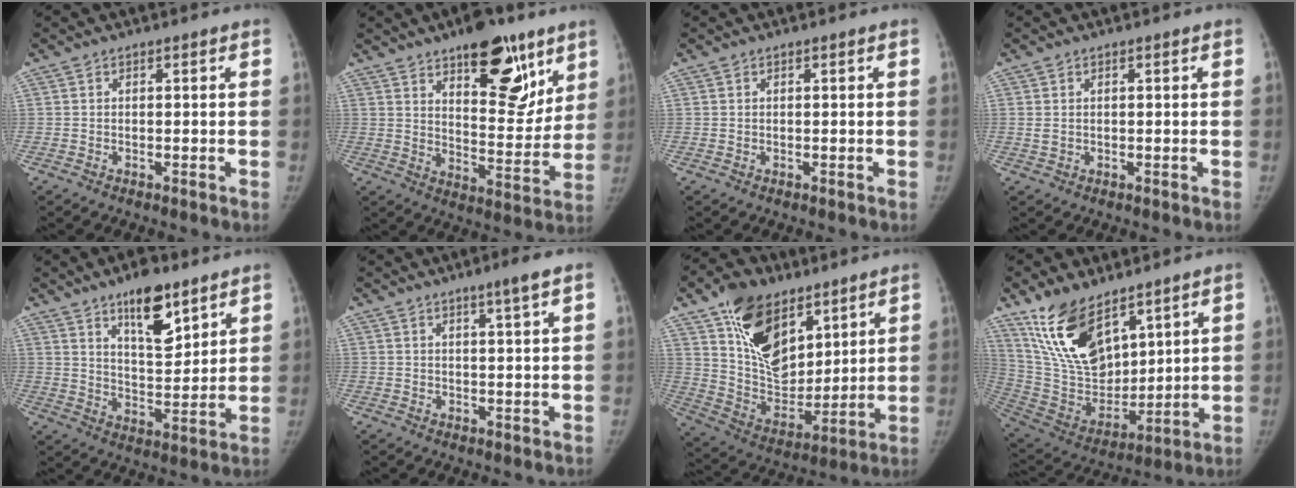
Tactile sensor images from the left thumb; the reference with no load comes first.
{"total": 18.6, "force": [11.0, 8.0, 12.7], "torque": [-0.123, -0.068, 0.165]}
{"total": 0.0}
{"total": 1.4, "force": [0.5, 1.0, 0.9], "torque": [-0.017, -0.001, 0.016]}
{"total": 12.0, "force": [7.8, 4.6, 7.8], "torque": [-0.098, -0.051, 0.131]}
{"total": 3.8, "force": [2.3, -0.2, 3.0], "torque": [-0.048, -0.012, 0.037]}
{"total": 19.9, "force": [11.1, 12.1, 11.3], "torque": [-0.150, -0.049, 0.206]}
{"total": 18.6, "force": [12.0, 9.1, 10.9], "torque": [-0.162, -0.067, 0.245]}